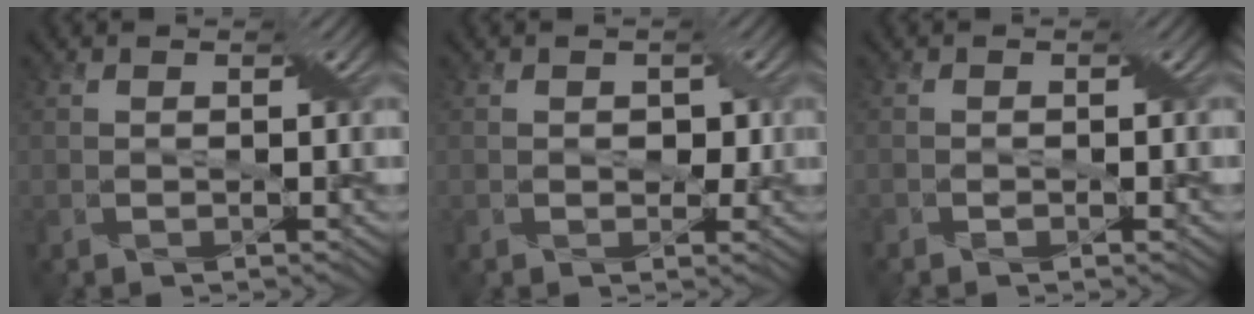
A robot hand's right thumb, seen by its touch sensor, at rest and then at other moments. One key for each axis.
{"total": 1.6, "fx": 0.1, "fy": 1.4, "fz": 0.8, "tx": -0.017, "ty": -0.004, "tz": -0.002}
{"total": 1.4, "fx": -0.8, "fy": 0.7, "fz": 1.0, "tx": -0.016, "ty": -0.001, "tz": -0.014}